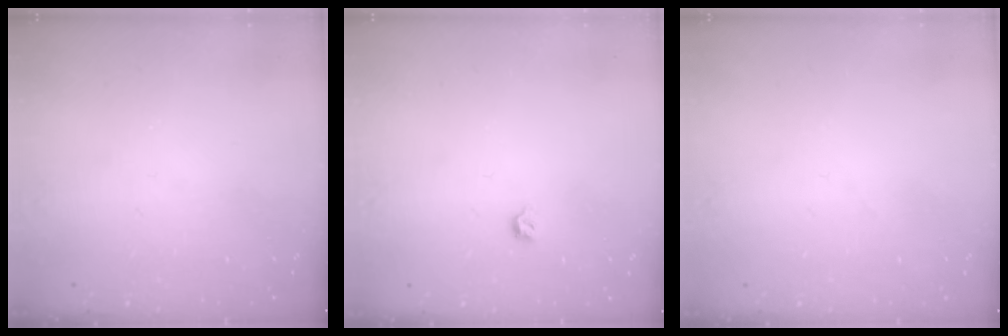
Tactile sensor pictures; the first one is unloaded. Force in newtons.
{"total": 2.8, "press": 2.7, "slide": 0.8}
{"total": 1.1, "press": 1.1, "slide": 0.1}